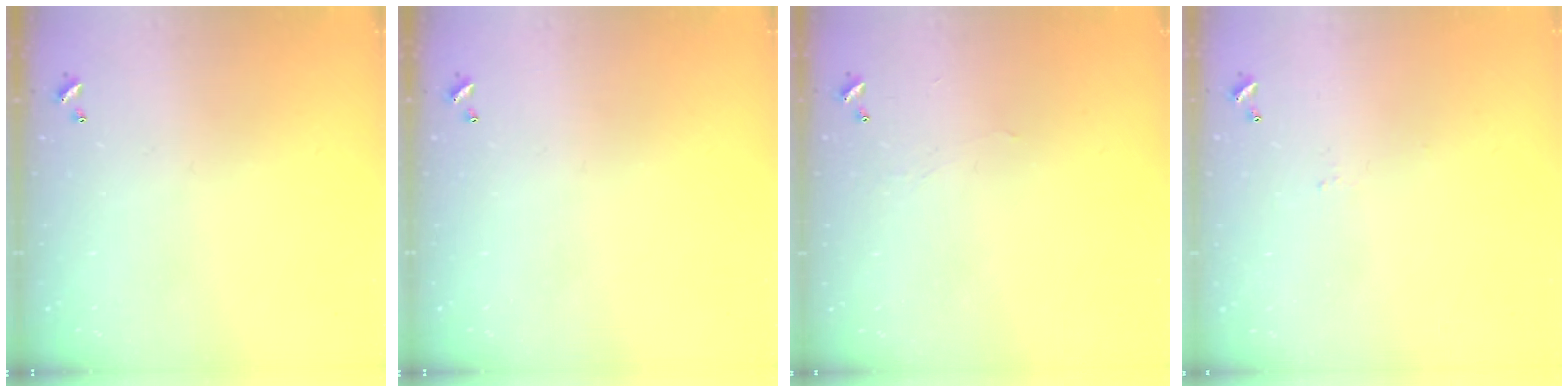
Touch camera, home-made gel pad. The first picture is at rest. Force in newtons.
{"total": 0.0}
{"total": 0.9, "press": 0.7, "slide": 0.4}
{"total": 1.7, "press": 1.6, "slide": 0.3}